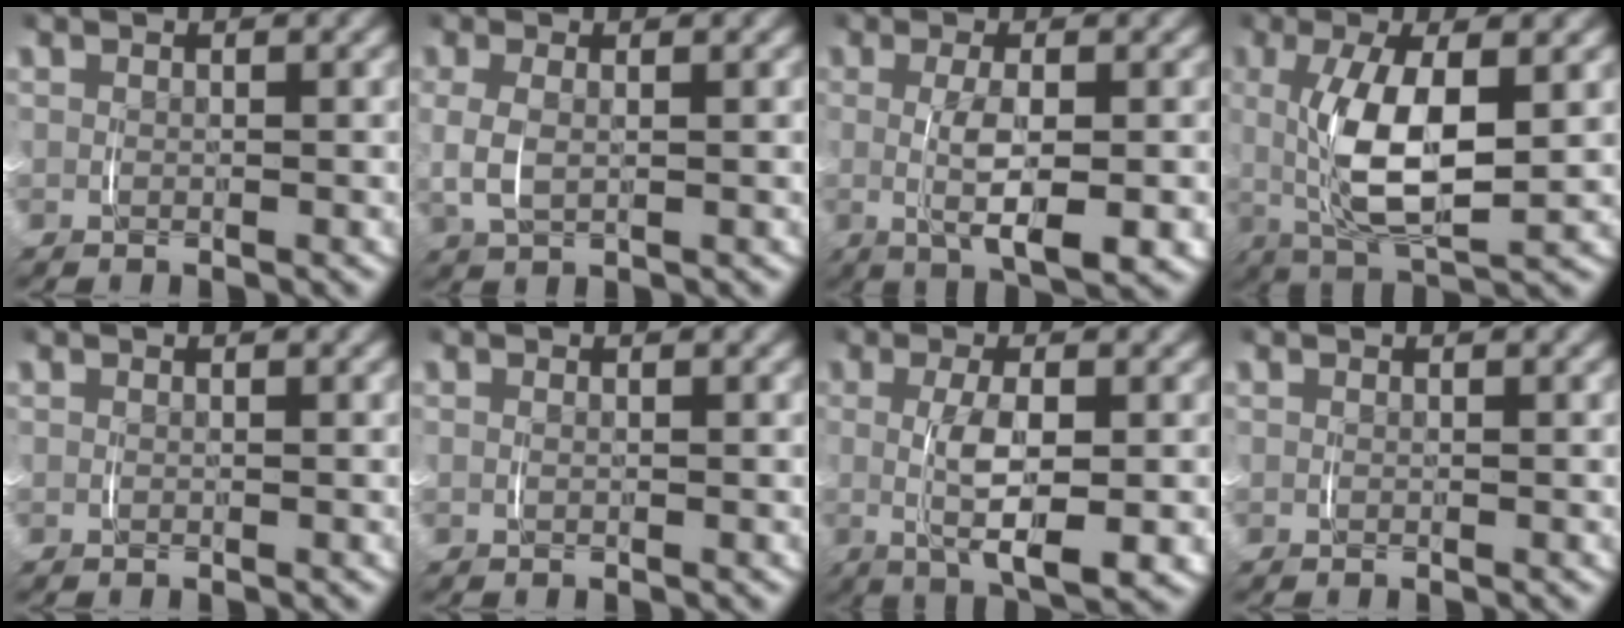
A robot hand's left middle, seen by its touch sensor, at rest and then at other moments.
{"total": 2.3, "force": [0.3, 0.9, 2.0], "torque": [-0.055, -0.004, 0.012]}
{"total": 4.9, "force": [-0.7, 0.9, 4.8], "torque": [-0.078, -0.010, -0.006]}
{"total": 6.9, "force": [0.4, 2.2, 6.5], "torque": [-0.125, -0.006, 0.015]}
{"total": 0.0}
{"total": 0.0}
{"total": 5.6, "force": [-0.7, 1.2, 5.5], "torque": [-0.094, -0.011, -0.005]}
{"total": 0.0}